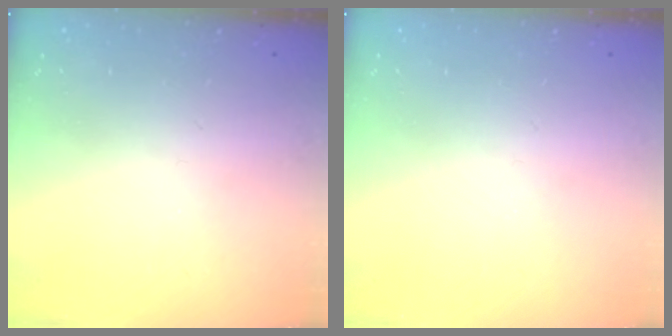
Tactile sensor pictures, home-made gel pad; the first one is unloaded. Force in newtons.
{"total": 0.0}